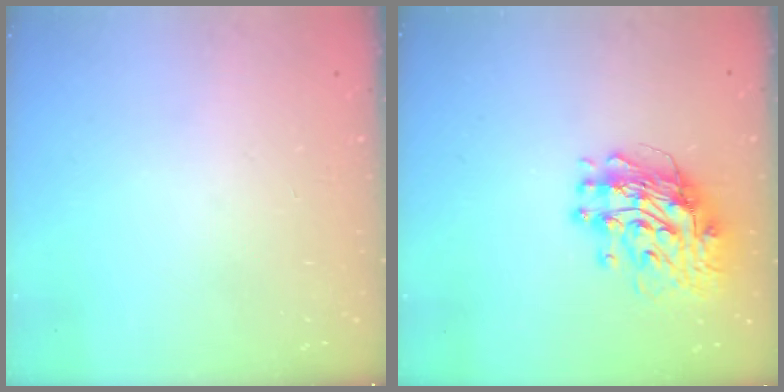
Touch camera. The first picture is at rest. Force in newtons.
{"total": 11.7, "press": 11.7, "slide": 1.1}